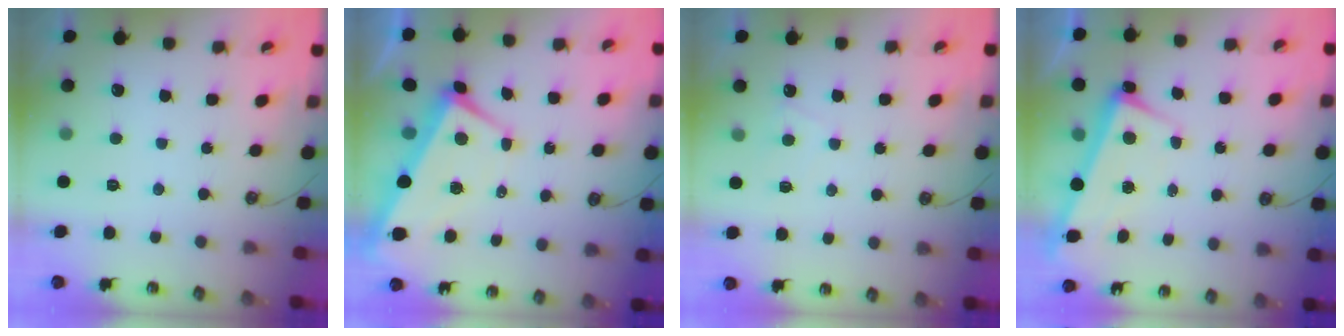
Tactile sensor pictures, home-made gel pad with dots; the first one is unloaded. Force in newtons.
{"total": 1.4, "press": 0.9, "slide": 1.0}
{"total": 1.5, "press": 1.4, "slide": 0.4}
{"total": 3.4, "press": 3.2, "slide": 1.0}